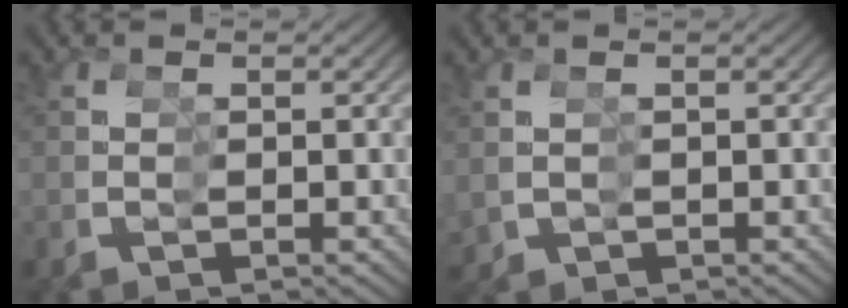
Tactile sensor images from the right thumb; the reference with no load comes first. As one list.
[{"total": 1.5, "force": [0.2, 1.5, 0.2], "torque": [-0.009, -0.007, 0.011]}]